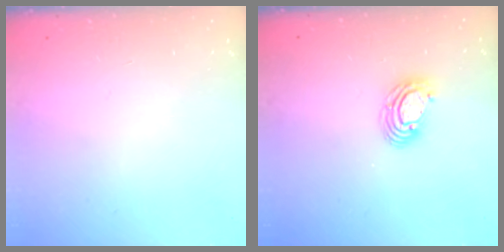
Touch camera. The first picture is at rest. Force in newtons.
{"total": 8.2, "press": 8.1, "slide": 1.4}